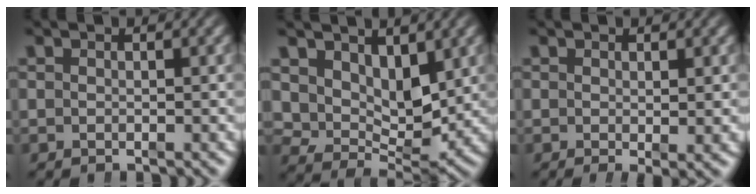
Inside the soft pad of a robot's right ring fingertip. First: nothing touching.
{"total": 5.8, "force": [2.0, 3.6, 4.1], "torque": [-0.069, -0.031, 0.042]}
{"total": 1.0, "force": [0.1, -0.3, 0.9], "torque": [-0.007, -0.007, 0.006]}